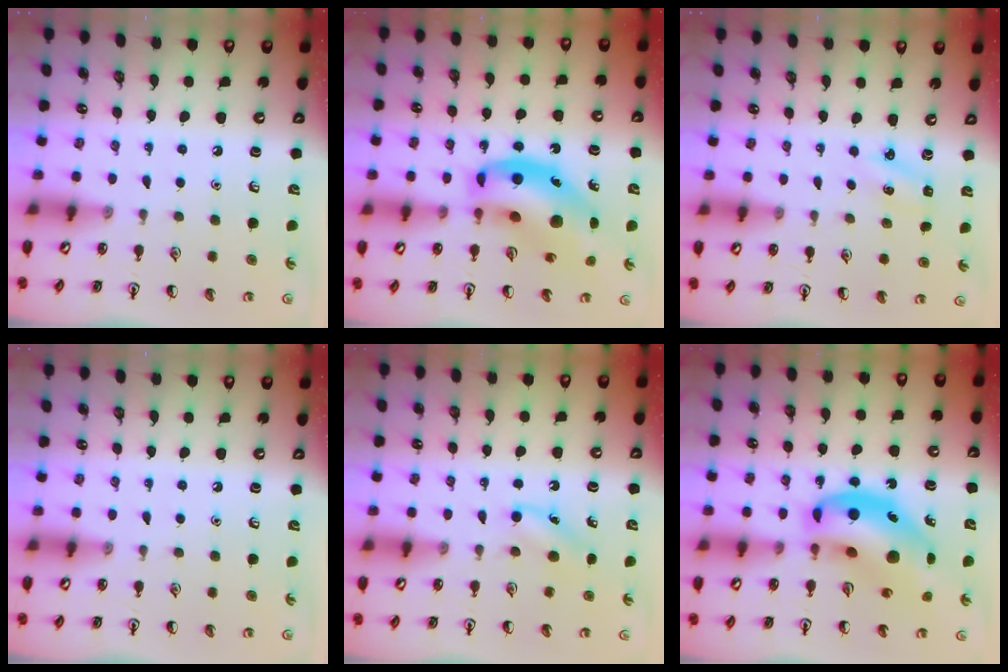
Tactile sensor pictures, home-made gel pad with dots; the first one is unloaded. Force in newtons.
{"total": 16.7, "press": 16.2, "slide": 4.4}
{"total": 2.2, "press": 2.1, "slide": 0.8}
{"total": 0.0}
{"total": 4.4, "press": 4.0, "slide": 1.7}
{"total": 18.0, "press": 17.2, "slide": 5.0}